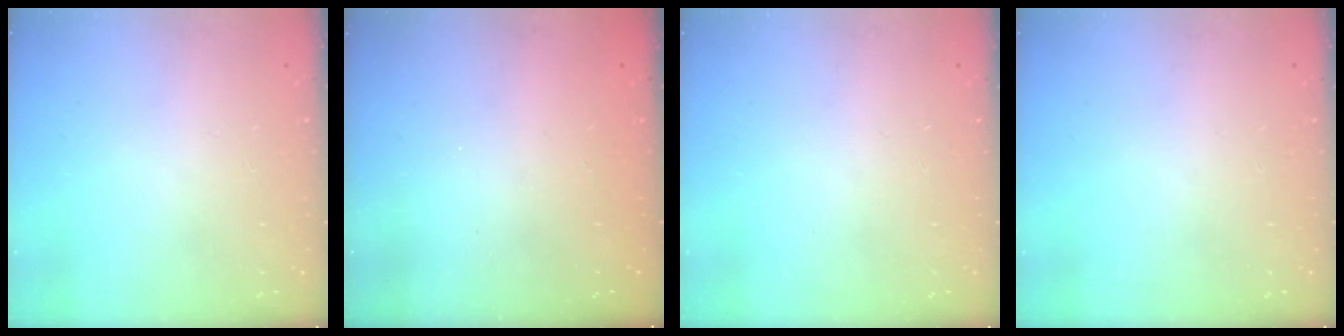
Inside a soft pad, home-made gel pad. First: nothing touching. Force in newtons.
{"total": 2.4, "press": 2.2, "slide": 0.8}
{"total": 0.0}
{"total": 0.0}